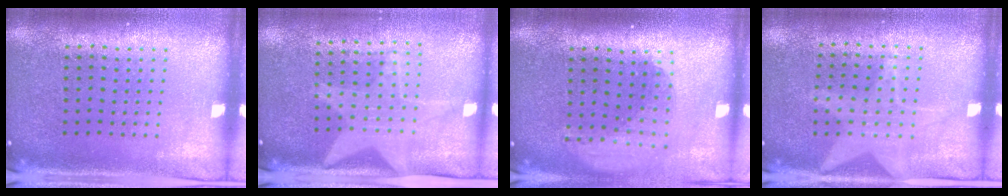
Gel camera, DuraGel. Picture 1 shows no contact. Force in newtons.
{"total": 1.8, "press": 1.5, "slide": 1.0}
{"total": 1.8, "press": 1.4, "slide": 1.2}
{"total": 1.2, "press": 1.2, "slide": 0.2}